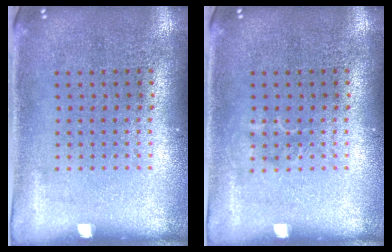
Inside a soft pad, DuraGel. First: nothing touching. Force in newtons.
{"total": 0.9, "press": 0.8, "slide": 0.2}